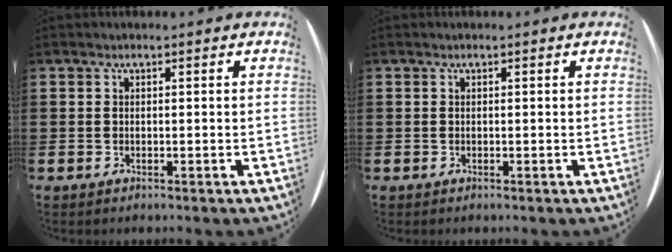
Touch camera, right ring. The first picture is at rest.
{"total": 0.0}